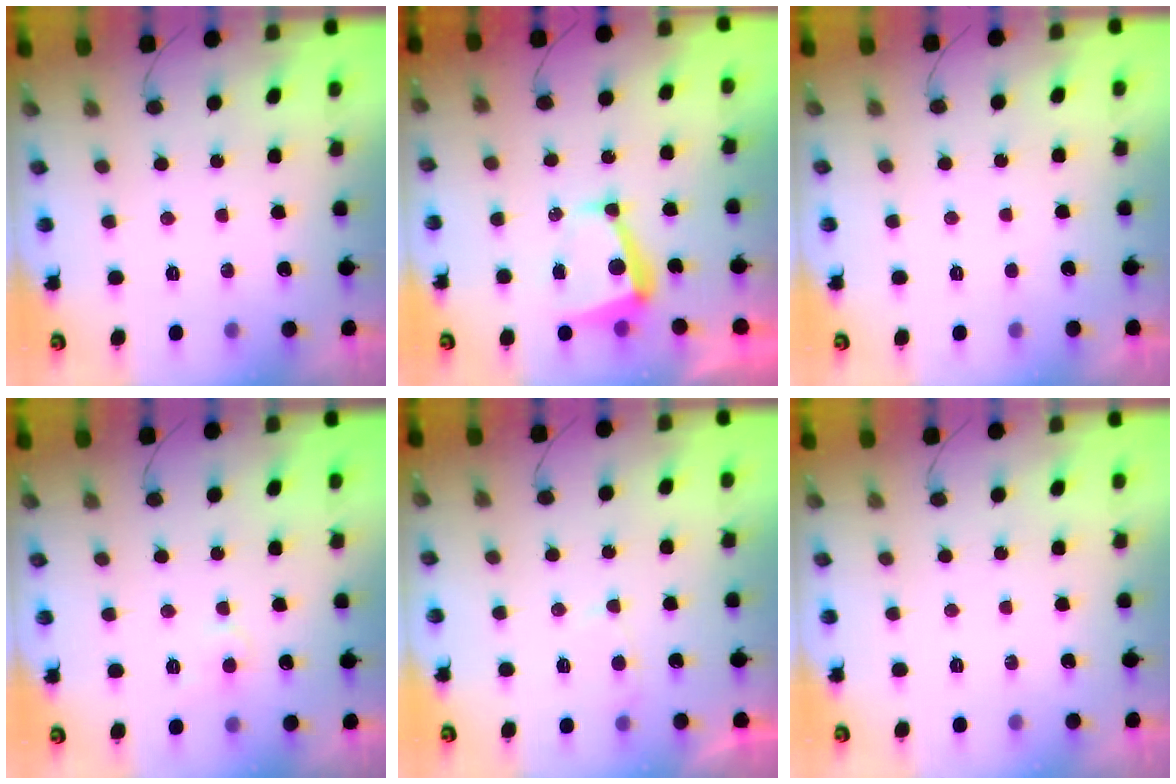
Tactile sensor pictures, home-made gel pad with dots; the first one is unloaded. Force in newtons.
{"total": 5.7, "press": 5.7, "slide": 0.8}
{"total": 1.7, "press": 1.7, "slide": 0.2}
{"total": 4.8, "press": 4.7, "slide": 0.5}
{"total": 3.0, "press": 2.9, "slide": 0.5}
{"total": 0.0}